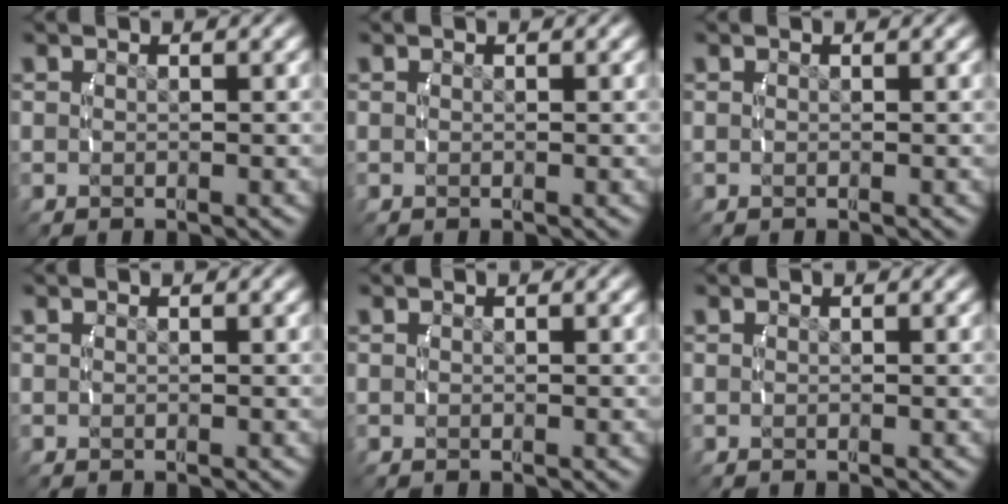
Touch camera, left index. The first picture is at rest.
{"total": 0.0}
{"total": 0.0}
{"total": 0.0}
{"total": 0.0}
{"total": 0.0}